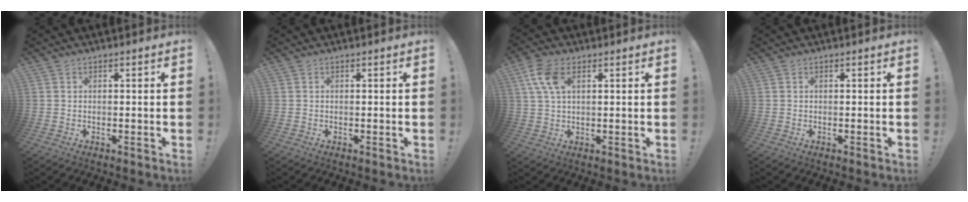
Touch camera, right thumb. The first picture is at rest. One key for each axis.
{"total": 0.0}
{"total": 8.3, "fx": 3.4, "fy": 4.6, "fz": 6.1, "tx": -0.129, "ty": -0.001, "tz": 0.064}
{"total": 0.0}